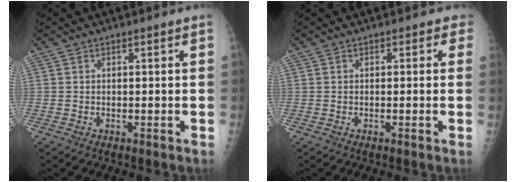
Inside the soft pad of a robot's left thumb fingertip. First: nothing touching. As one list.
[{"total": 1.2, "force": [0.4, 1.0, 0.5], "torque": [0.016, 0.003, -0.010]}]